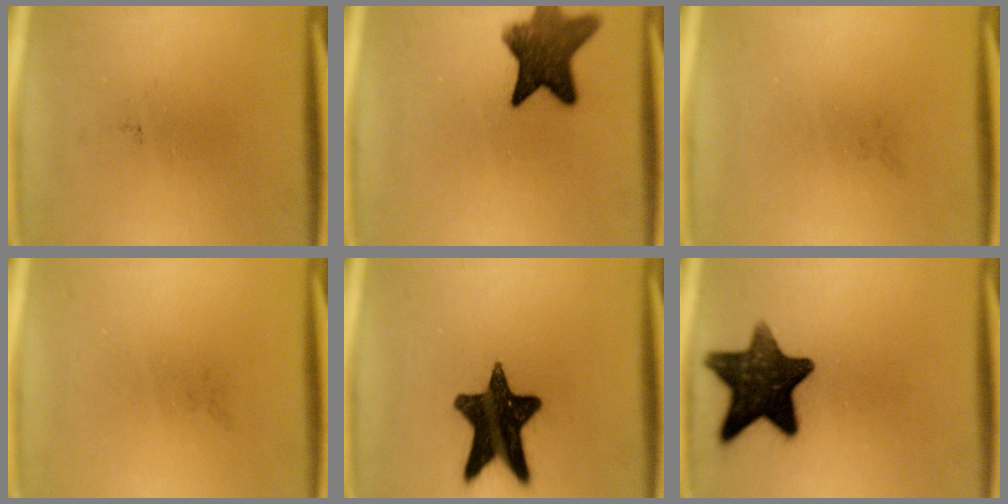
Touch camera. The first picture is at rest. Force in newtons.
{"total": 10.4}
{"total": 0.0}
{"total": 0.0}
{"total": 15.9}
{"total": 13.9}